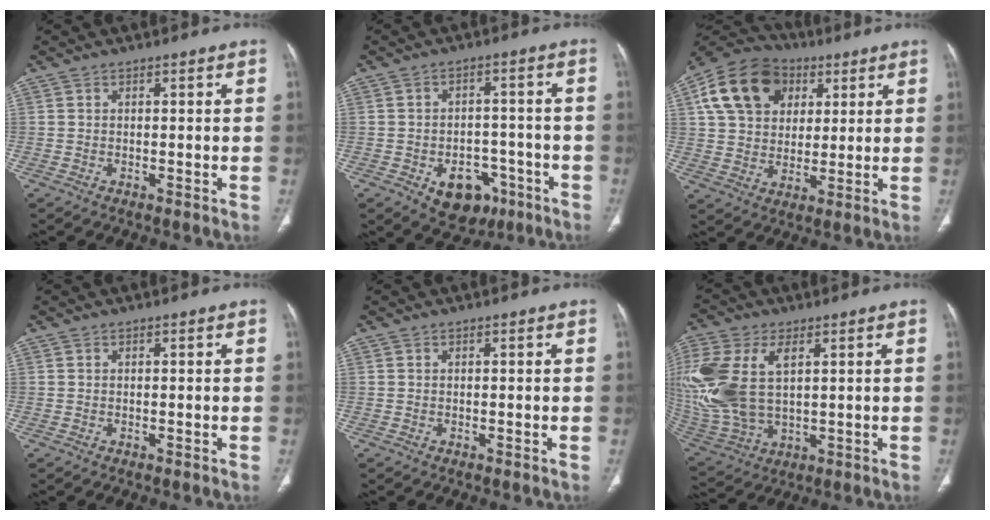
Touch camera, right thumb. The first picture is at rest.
{"total": 9.9, "force": [-4.8, 6.8, 5.4], "torque": [-0.041, 0.031, -0.057]}
{"total": 17.1, "force": [6.2, 12.7, 9.7], "torque": [-0.164, 0.007, 0.104]}
{"total": 0.0}
{"total": 0.0}
{"total": 20.8, "force": [4.4, 12.1, 16.3], "torque": [-0.401, -0.009, 0.091]}